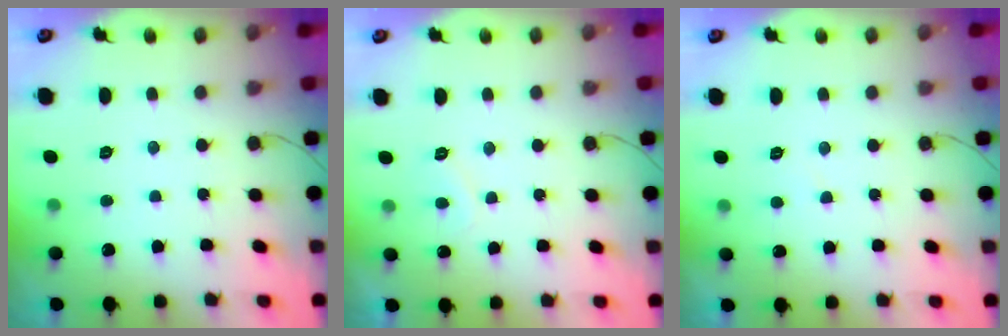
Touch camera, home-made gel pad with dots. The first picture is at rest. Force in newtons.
{"total": 2.3, "press": 2.1, "slide": 0.8}
{"total": 1.7, "press": 1.6, "slide": 0.4}